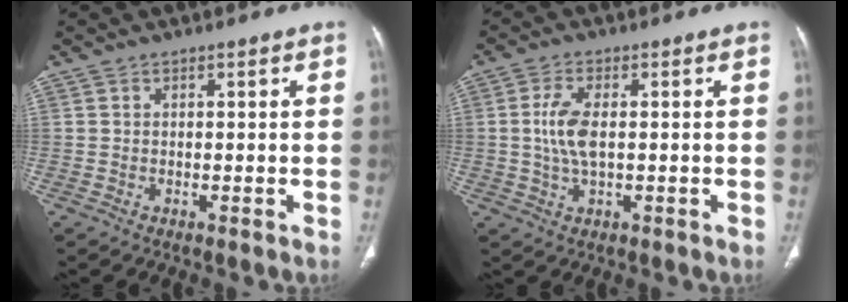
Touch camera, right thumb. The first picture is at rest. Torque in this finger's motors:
{"motor_torque": [1.27, 0.90, 0.89, -0.75, 0.27]}